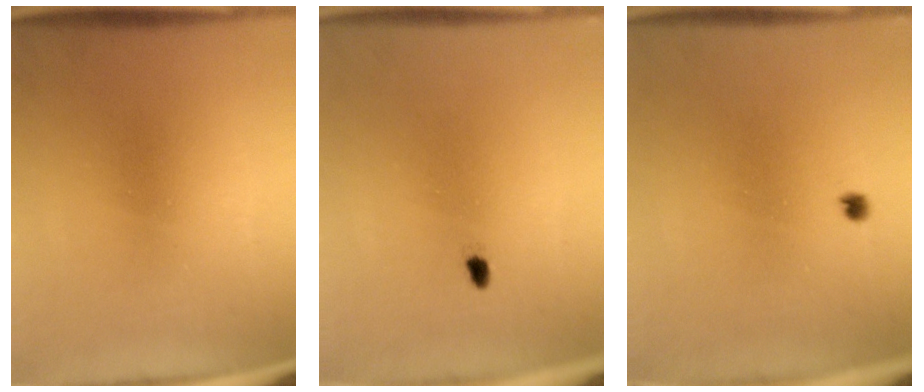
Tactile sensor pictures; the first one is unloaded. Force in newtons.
{"total": 1.3}
{"total": 1.0}